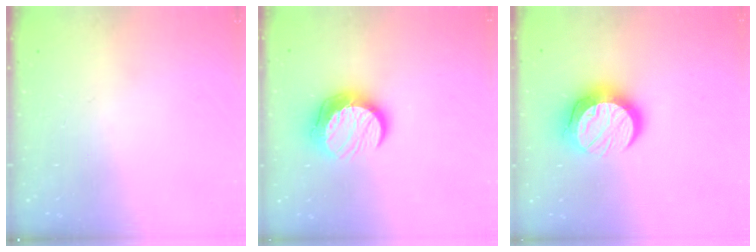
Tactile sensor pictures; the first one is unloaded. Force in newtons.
{"total": 11.8, "press": 11.8, "slide": 1.0}
{"total": 12.7, "press": 12.7, "slide": 1.1}